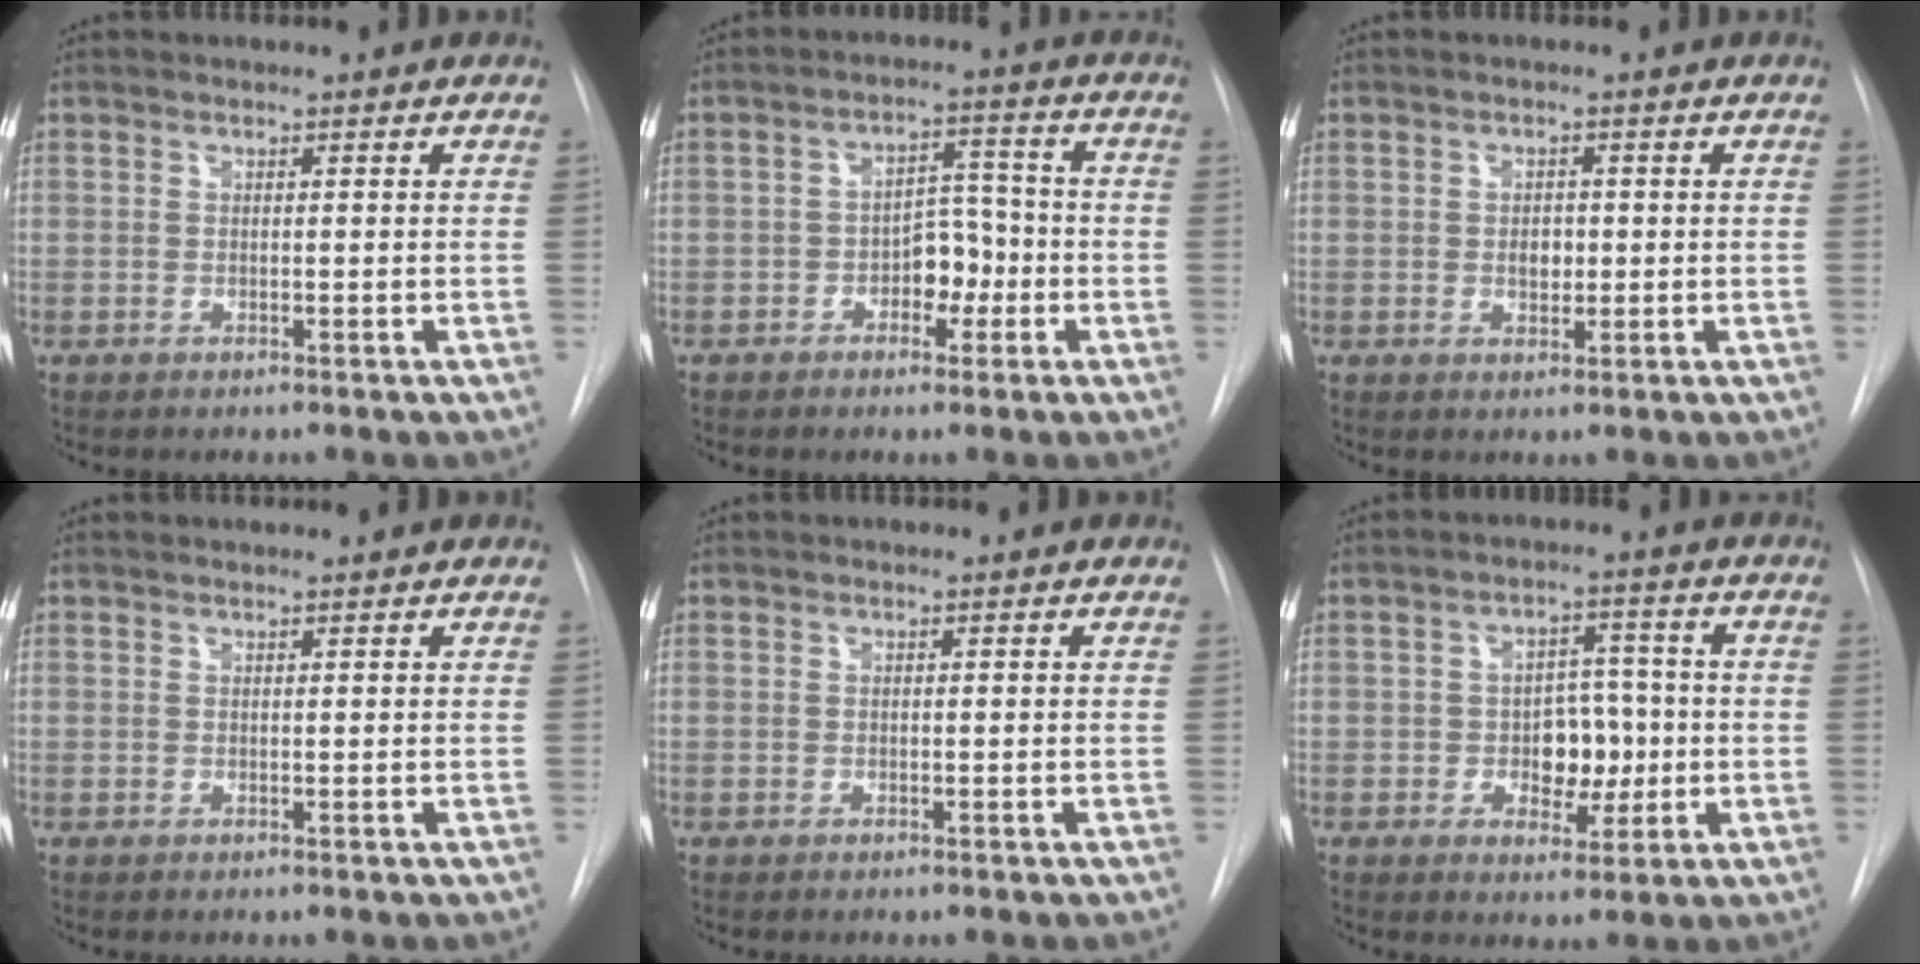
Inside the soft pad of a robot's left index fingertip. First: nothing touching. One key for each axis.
{"total": 5.3, "fx": -1.9, "fy": 3.1, "fz": 3.8, "tx": -0.051, "ty": 0.017, "tz": -0.032}
{"total": 2.1, "fx": 0.0, "fy": 1.5, "fz": 1.5, "tx": -0.024, "ty": 0.000, "tz": 0.003}
{"total": 1.4, "fx": 1.3, "fy": -0.1, "fz": 0.3, "tx": -0.006, "ty": 0.014, "tz": 0.023}
{"total": 0.0}
{"total": 6.5, "fx": -0.9, "fy": 4.3, "fz": 4.8, "tx": -0.063, "ty": 0.015, "tz": -0.007}